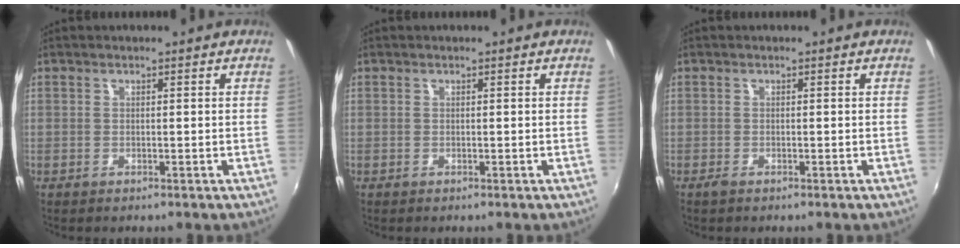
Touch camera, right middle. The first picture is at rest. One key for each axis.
{"total": 0.0}
{"total": 0.7, "fx": -0.6, "fy": 0.2, "fz": 0.4, "tx": -0.007, "ty": -0.003, "tz": -0.013}